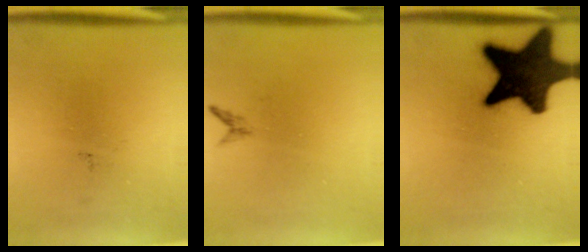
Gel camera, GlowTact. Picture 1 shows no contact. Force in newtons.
{"total": 0.7}
{"total": 18.6}